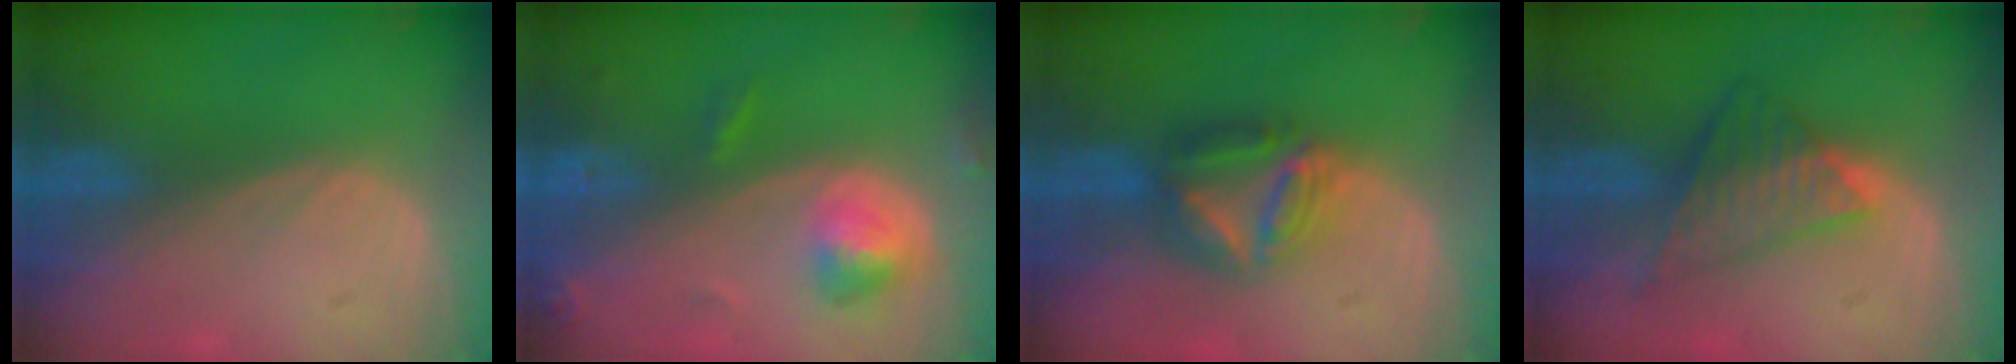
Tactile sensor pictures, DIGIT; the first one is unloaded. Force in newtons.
{"total": 5.0, "press": 4.8, "slide": 1.5}
{"total": 7.4, "press": 6.5, "slide": 3.6}
{"total": 6.8, "press": 6.5, "slide": 2.2}